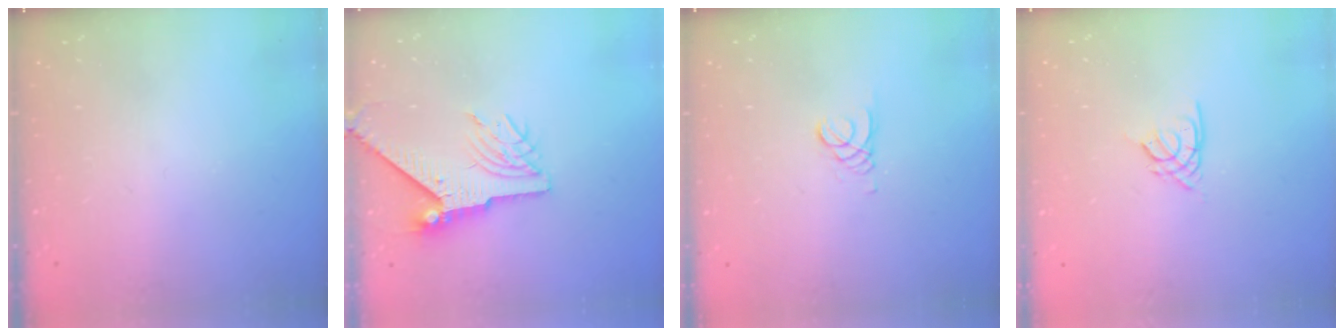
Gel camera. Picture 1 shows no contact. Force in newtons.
{"total": 7.7, "press": 7.6, "slide": 0.9}
{"total": 1.5, "press": 1.5, "slide": 0.1}
{"total": 2.2, "press": 2.1, "slide": 0.5}